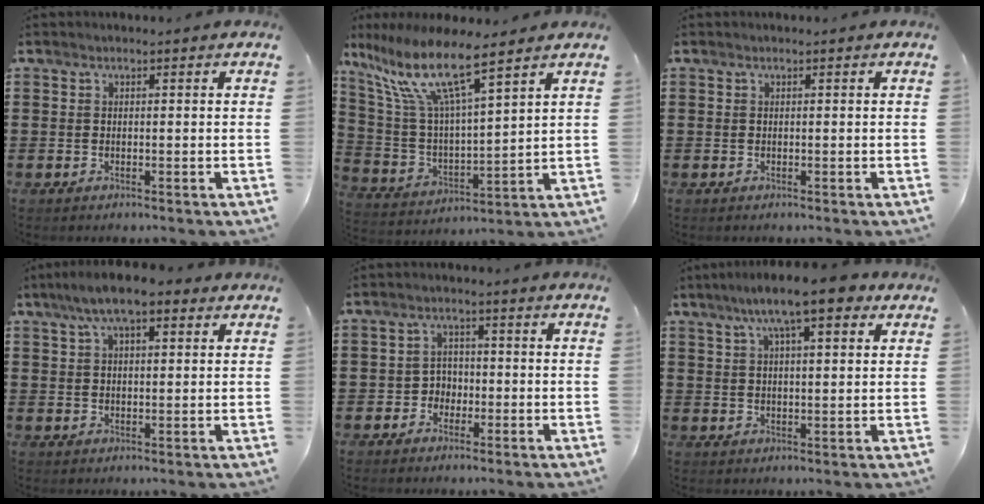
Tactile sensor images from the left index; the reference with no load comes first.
{"total": 11.5, "force": [8.1, 1.8, 7.9], "torque": [-0.188, -0.046, 0.135]}
{"total": 0.0}
{"total": 6.9, "force": [4.4, 2.1, 4.8], "torque": [-0.103, 0.007, 0.078]}
{"total": 2.8, "force": [-1.2, 2.3, 0.8], "torque": [-0.026, 0.005, -0.028]}
{"total": 9.1, "force": [5.6, 1.9, 6.9], "torque": [-0.129, 0.002, 0.093]}